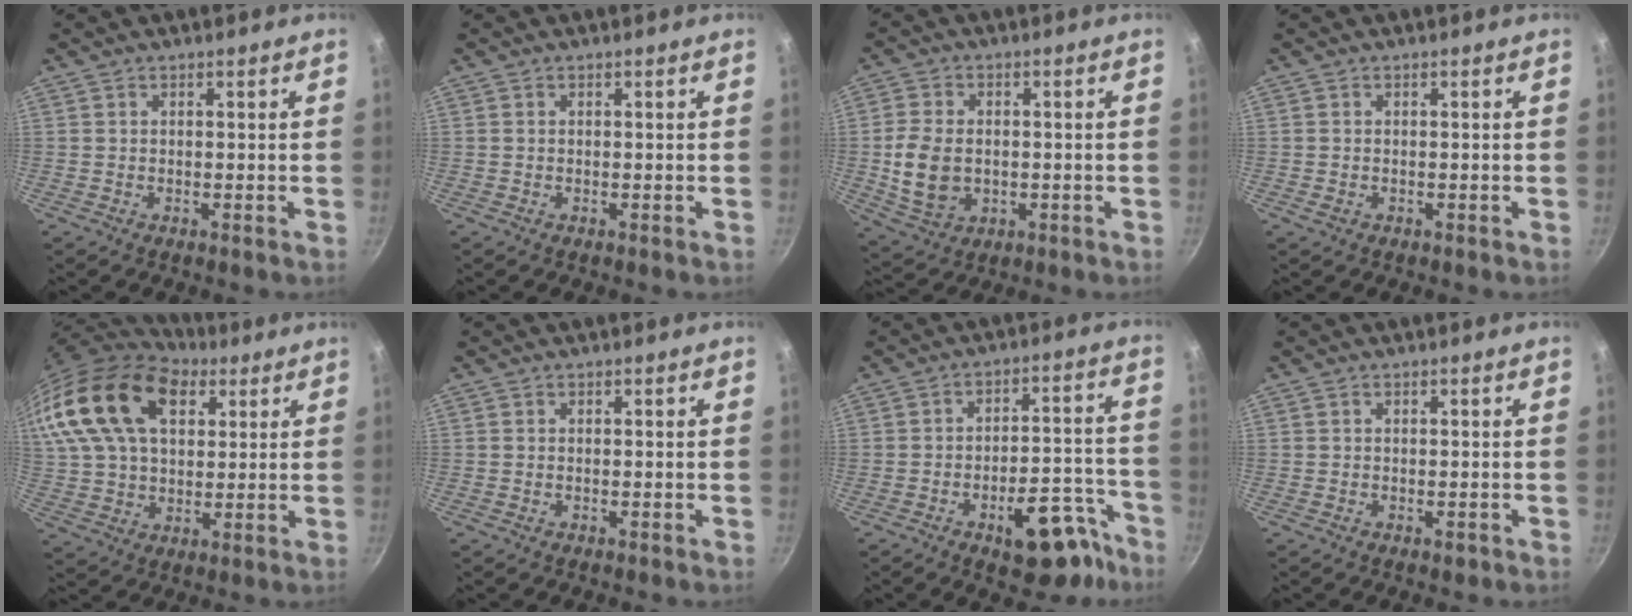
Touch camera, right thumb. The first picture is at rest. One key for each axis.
{"total": 0.0}
{"total": 9.6, "fx": -0.6, "fy": 7.0, "fz": 6.6, "tx": -0.118, "ty": 0.000, "tz": -0.002}
{"total": 0.9, "fx": -0.3, "fy": 0.6, "fz": 0.5, "tx": -0.009, "ty": -0.002, "tz": -0.003}
{"total": 23.7, "fx": 10.6, "fy": 14.6, "fz": 15.4, "tx": -0.293, "ty": -0.001, "tz": 0.191}
{"total": 0.0}
{"total": 15.0, "fx": -8.7, "fy": 7.1, "fz": 10.0, "tx": -0.064, "ty": 0.069, "tz": -0.113}
{"total": 0.8, "fx": -0.5, "fy": 0.4, "fz": 0.6, "tx": -0.007, "ty": 0.001, "tz": -0.004}